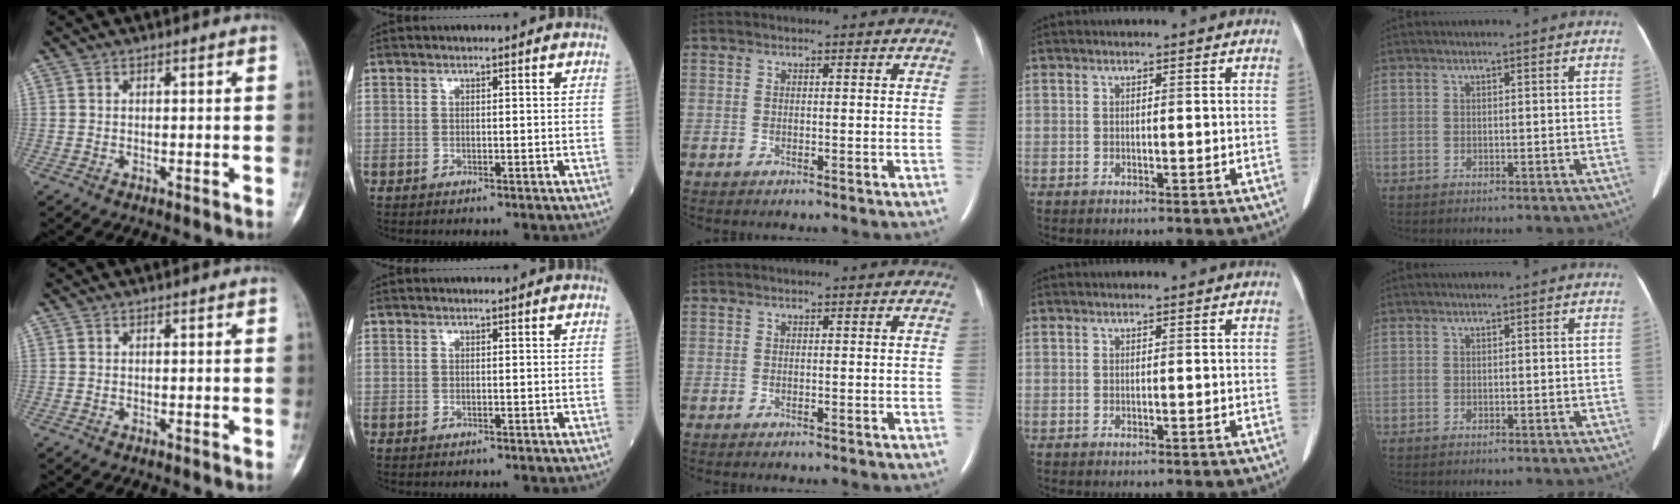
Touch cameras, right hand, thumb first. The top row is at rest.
{}